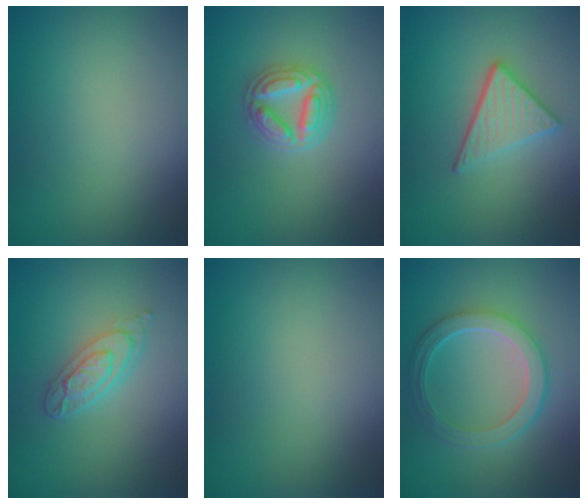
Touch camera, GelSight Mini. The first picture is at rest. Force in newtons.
{"total": 3.7, "press": 3.3, "slide": 1.7}
{"total": 3.5, "press": 3.0, "slide": 1.8}
{"total": 3.5, "press": 2.7, "slide": 2.2}
{"total": 0.0}
{"total": 5.4, "press": 4.0, "slide": 3.6}